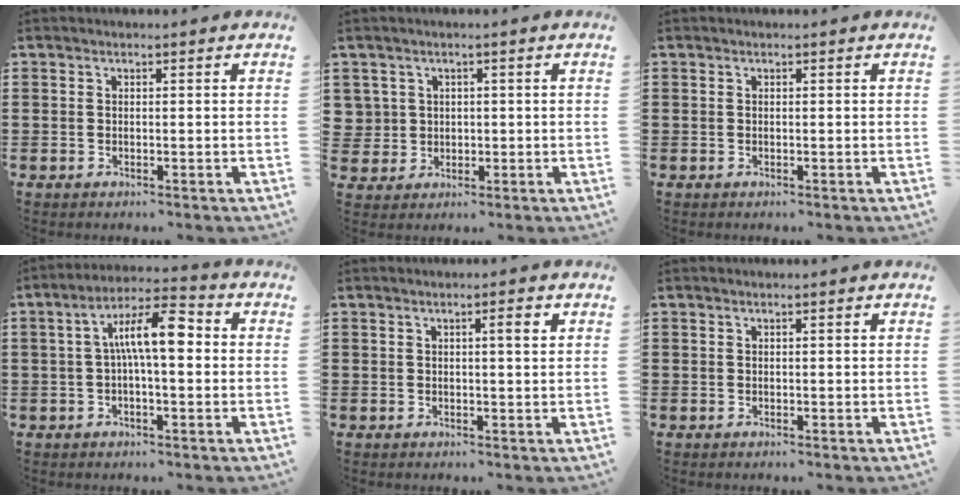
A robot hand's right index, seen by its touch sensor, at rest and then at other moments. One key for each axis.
{"total": 2.8, "fx": 0.5, "fy": 2.7, "fz": 0.1, "tx": -0.016, "ty": 0.011, "tz": 0.008}
{"total": 0.0}
{"total": 9.7, "fx": 0.9, "fy": 3.0, "fz": 9.1, "tx": -0.178, "ty": 0.014, "tz": 0.012}
{"total": 2.1, "fx": 0.7, "fy": 0.2, "fz": 2.0, "tx": -0.030, "ty": 0.001, "tz": 0.008}
{"total": 0.0}